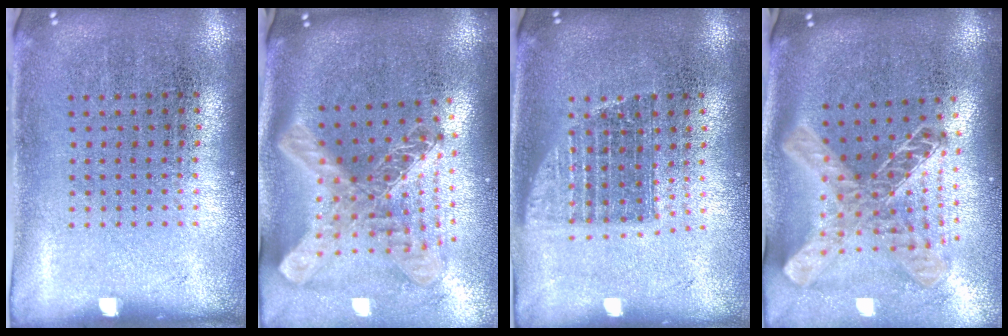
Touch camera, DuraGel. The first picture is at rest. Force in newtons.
{"total": 2.9, "press": 2.1, "slide": 2.0}
{"total": 1.3, "press": 1.1, "slide": 0.7}
{"total": 1.9, "press": 1.6, "slide": 1.1}